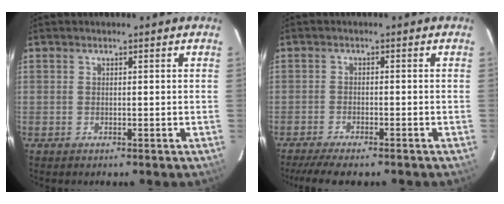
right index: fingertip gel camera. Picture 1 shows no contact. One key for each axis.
{"total": 7.9, "fx": -6.6, "fy": 1.3, "fz": 4.1, "tx": -0.096, "ty": -0.023, "tz": -0.110}